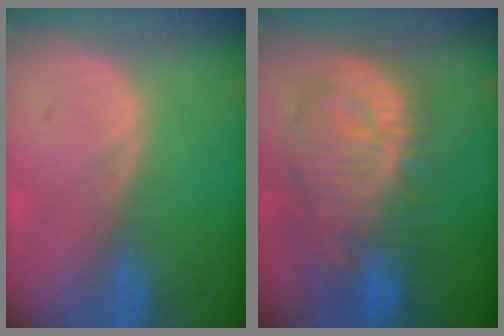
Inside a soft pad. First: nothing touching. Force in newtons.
{"total": 12.5, "press": 11.1, "slide": 5.6}